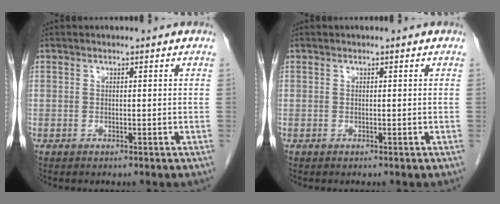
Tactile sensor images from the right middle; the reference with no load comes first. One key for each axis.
{"total": 0.0}